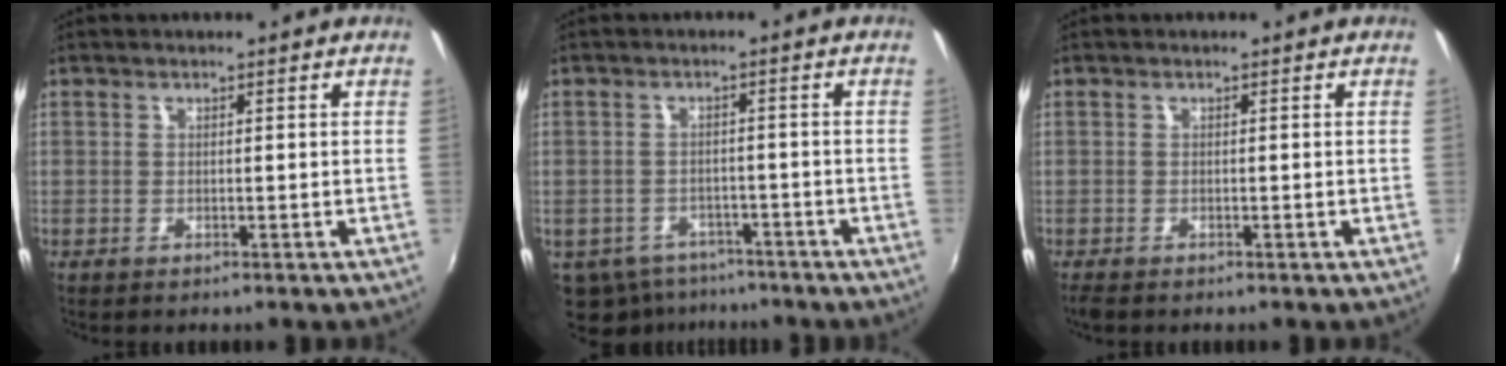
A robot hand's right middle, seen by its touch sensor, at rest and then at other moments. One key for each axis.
{"total": 9.9, "fx": -7.0, "fy": 6.1, "fz": 3.5, "tx": -0.097, "ty": -0.015, "tz": -0.096}
{"total": 1.6, "fx": -1.3, "fy": 0.5, "fz": 0.8, "tx": -0.018, "ty": -0.009, "tz": -0.021}